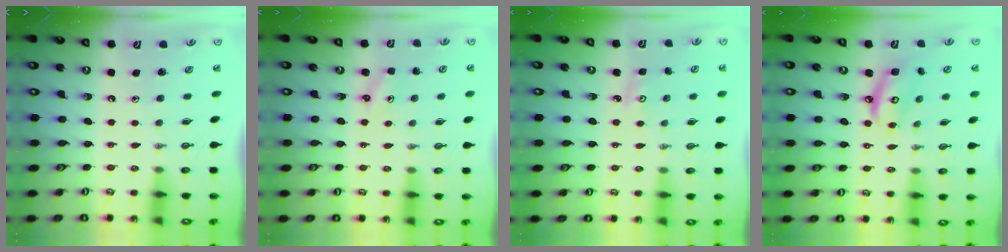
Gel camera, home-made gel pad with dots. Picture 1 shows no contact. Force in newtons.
{"total": 2.5, "press": 2.5, "slide": 0.3}
{"total": 2.5, "press": 2.4, "slide": 0.4}
{"total": 7.7, "press": 7.7, "slide": 0.6}